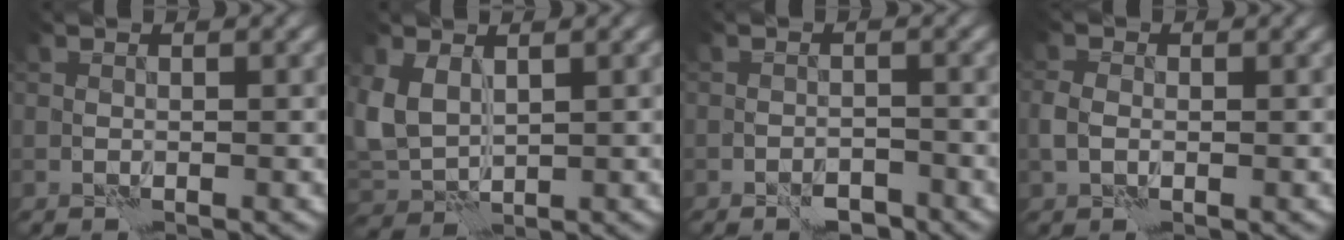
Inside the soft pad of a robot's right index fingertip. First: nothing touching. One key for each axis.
{"total": 3.7, "fx": 1.5, "fy": 2.5, "fz": 2.3, "tx": -0.066, "ty": -0.007, "tz": 0.032}
{"total": 2.1, "fx": -1.7, "fy": 0.8, "fz": 0.8, "tx": -0.007, "ty": 0.002, "tz": -0.030}
{"total": 1.7, "fx": -0.2, "fy": 1.2, "fz": 1.2, "tx": -0.028, "ty": -0.002, "tz": -0.009}